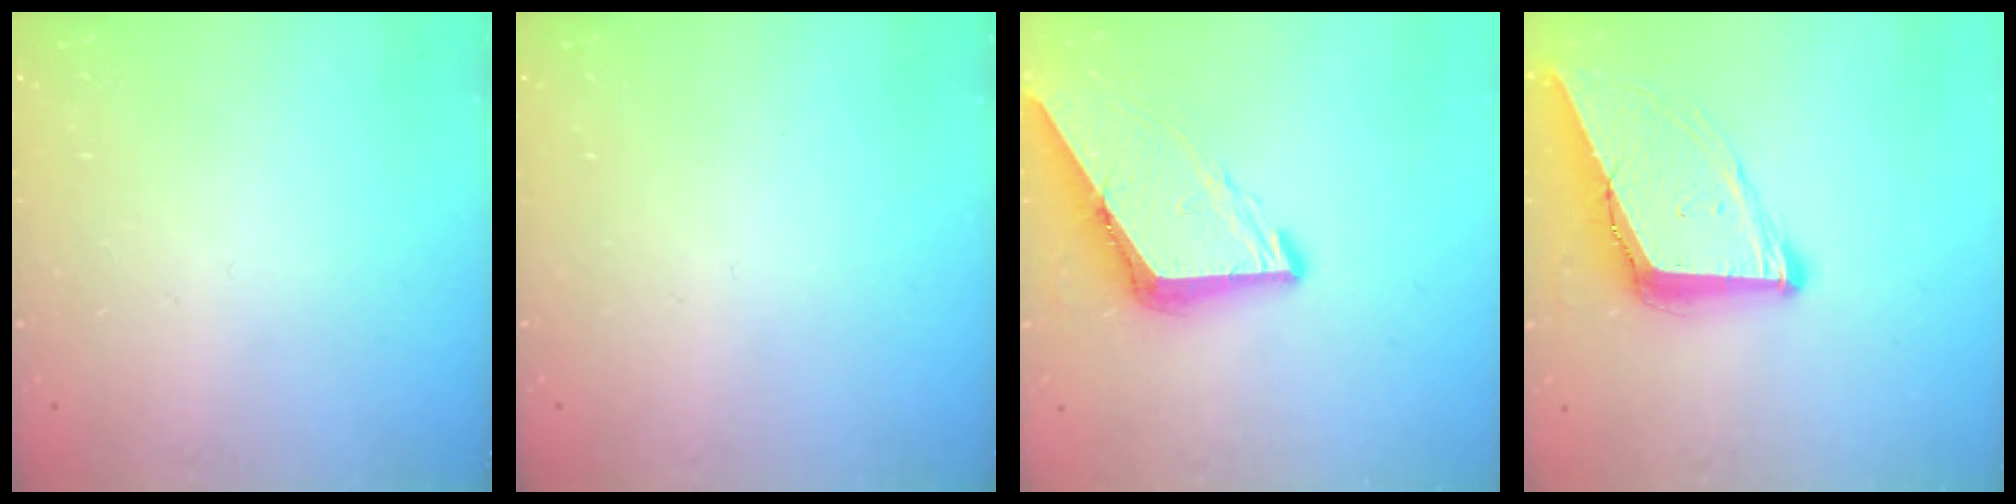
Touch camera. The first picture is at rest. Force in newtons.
{"total": 0.0}
{"total": 9.5, "press": 9.5, "slide": 1.1}
{"total": 11.8, "press": 11.2, "slide": 3.8}